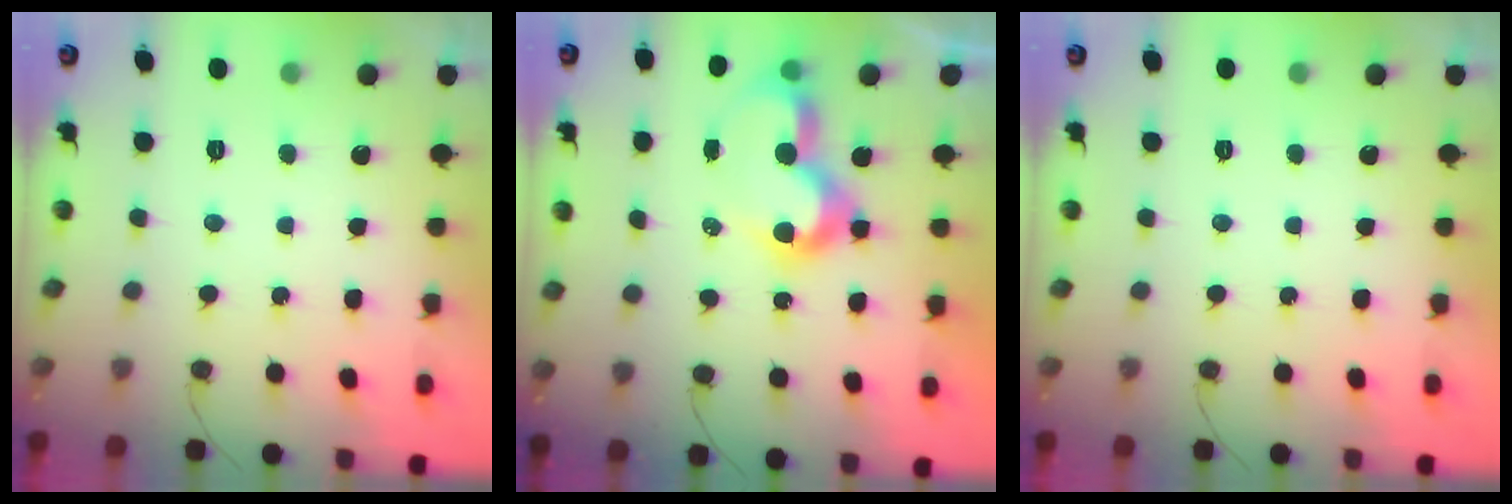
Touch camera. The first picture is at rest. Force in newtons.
{"total": 10.2, "press": 10.2, "slide": 1.0}
{"total": 0.0}